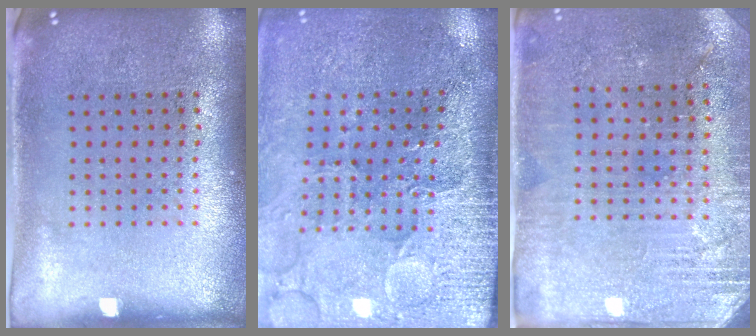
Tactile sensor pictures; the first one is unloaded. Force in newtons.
{"total": 3.5, "press": 3.4, "slide": 0.7}
{"total": 2.8, "press": 2.7, "slide": 0.6}